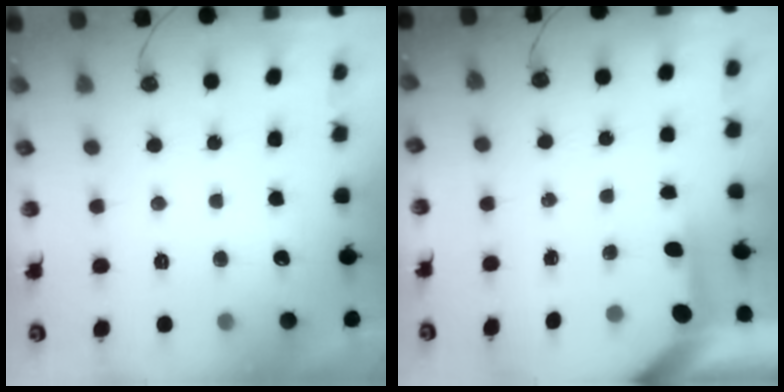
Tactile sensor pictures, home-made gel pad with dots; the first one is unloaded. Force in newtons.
{"total": 3.3, "press": 3.3, "slide": 0.4}